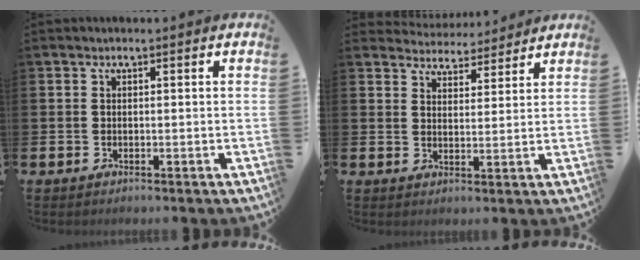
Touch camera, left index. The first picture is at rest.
{"total": 4.2, "force": [4.1, 0.7, -0.6], "torque": [-0.003, -0.032, 0.074]}